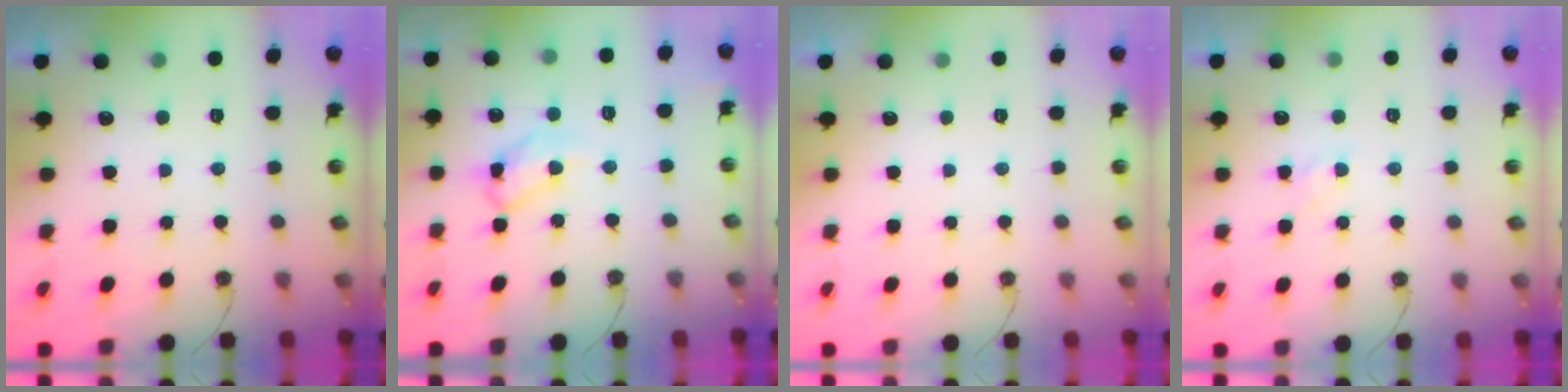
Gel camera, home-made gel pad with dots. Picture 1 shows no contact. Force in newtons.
{"total": 12.7, "press": 12.7, "slide": 1.1}
{"total": 0.0}
{"total": 3.3, "press": 3.3, "slide": 0.3}